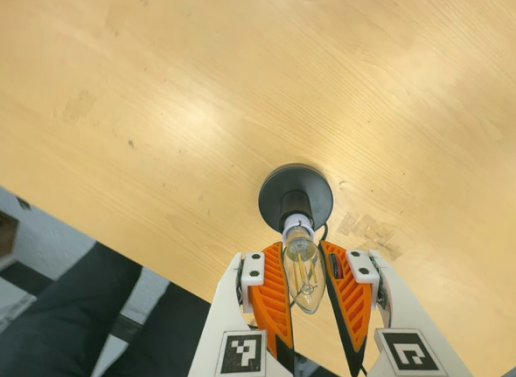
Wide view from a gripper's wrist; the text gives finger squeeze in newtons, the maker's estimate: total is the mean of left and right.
{"total": 12.2, "left": 11.8, "right": 12.7}